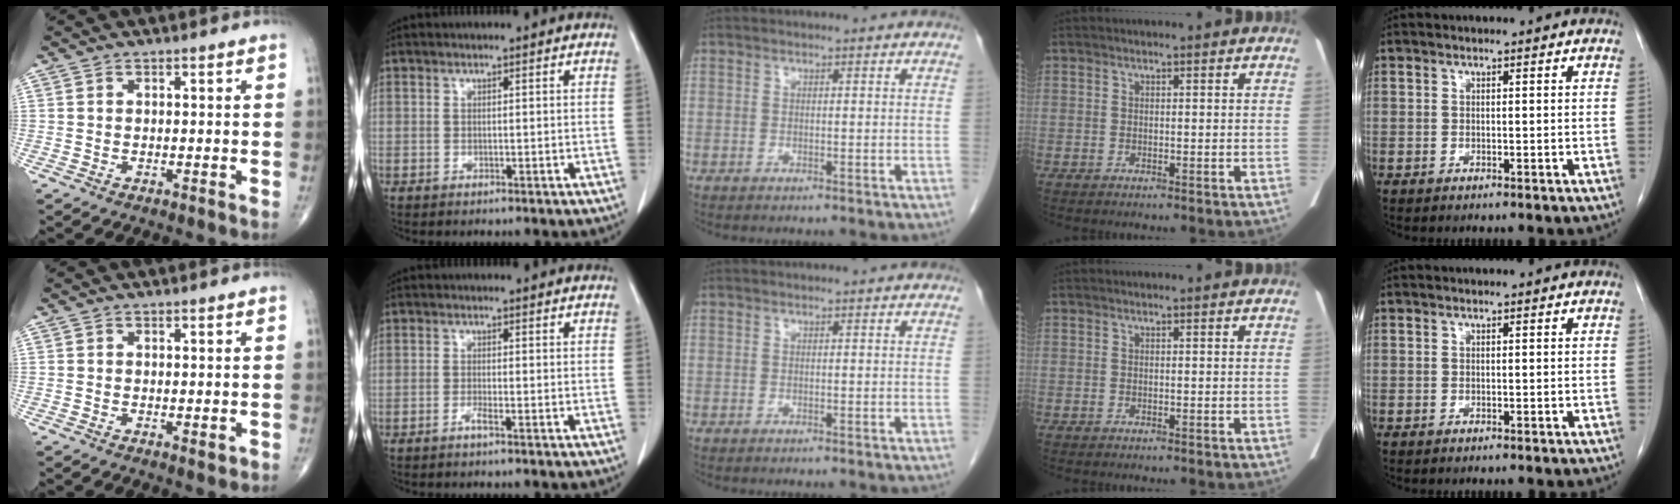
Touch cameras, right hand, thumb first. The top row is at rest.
{"thumb": {"total": 1.2, "force": [-0.2, 0.5, 1.1], "torque": [-0.013, -0.004, -0.002]}, "index": {"total": 1.1, "force": [-0.7, -0.2, 0.8], "torque": [-0.017, 0.000, -0.015]}}